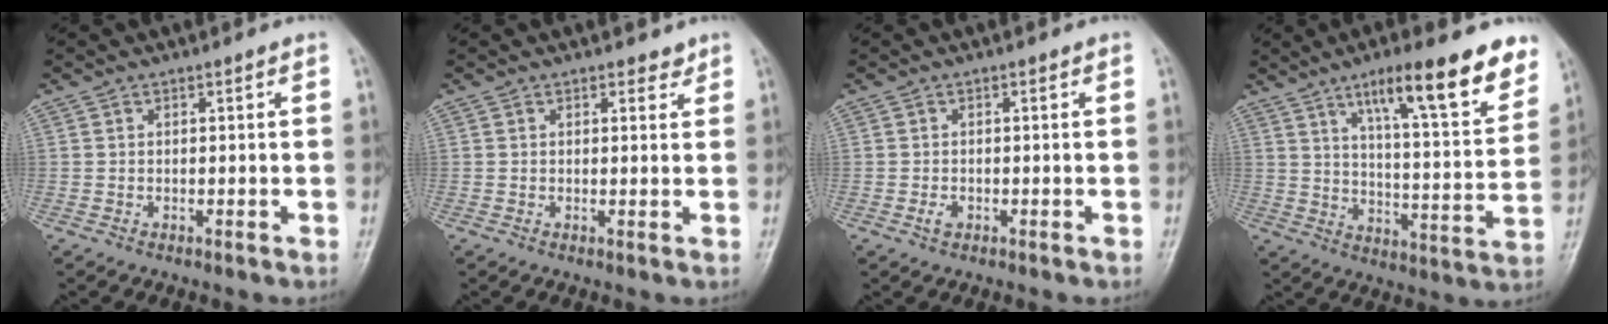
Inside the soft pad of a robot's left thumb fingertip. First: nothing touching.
{"total": 1.7, "force": [1.3, 0.9, 0.7], "torque": [0.002, -0.007, 0.014]}
{"total": 1.3, "force": [-0.5, 0.9, 0.8], "torque": [-0.014, 0.000, -0.010]}
{"total": 18.3, "force": [11.5, 4.0, 13.6], "torque": [-0.165, -0.054, 0.176]}